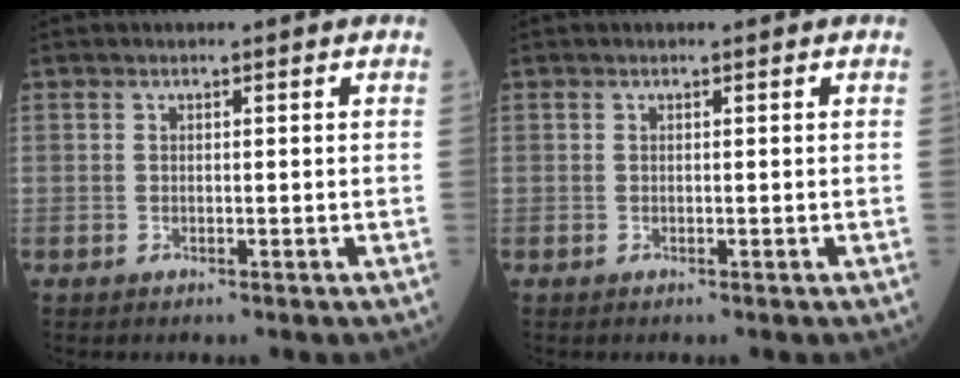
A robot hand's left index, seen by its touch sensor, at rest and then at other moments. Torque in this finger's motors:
{"motor_torque": [-0.01, 0.01, 0.03, 0.00]}